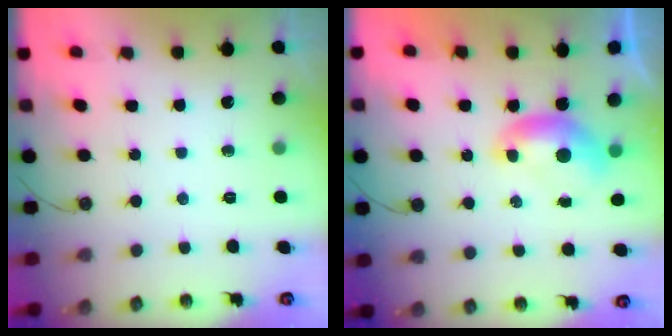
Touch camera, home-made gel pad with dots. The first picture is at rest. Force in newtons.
{"total": 0.0}